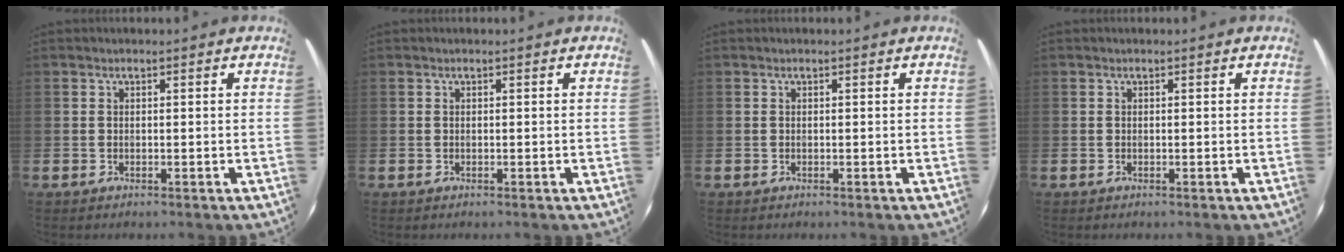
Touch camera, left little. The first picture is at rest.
{"total": 0.0}
{"total": 0.0}
{"total": 0.0}